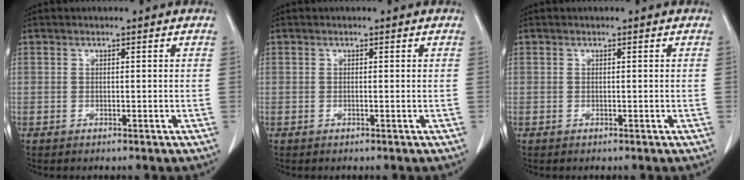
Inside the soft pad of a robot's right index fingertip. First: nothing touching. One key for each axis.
{"total": 0.0}
{"total": 0.0}